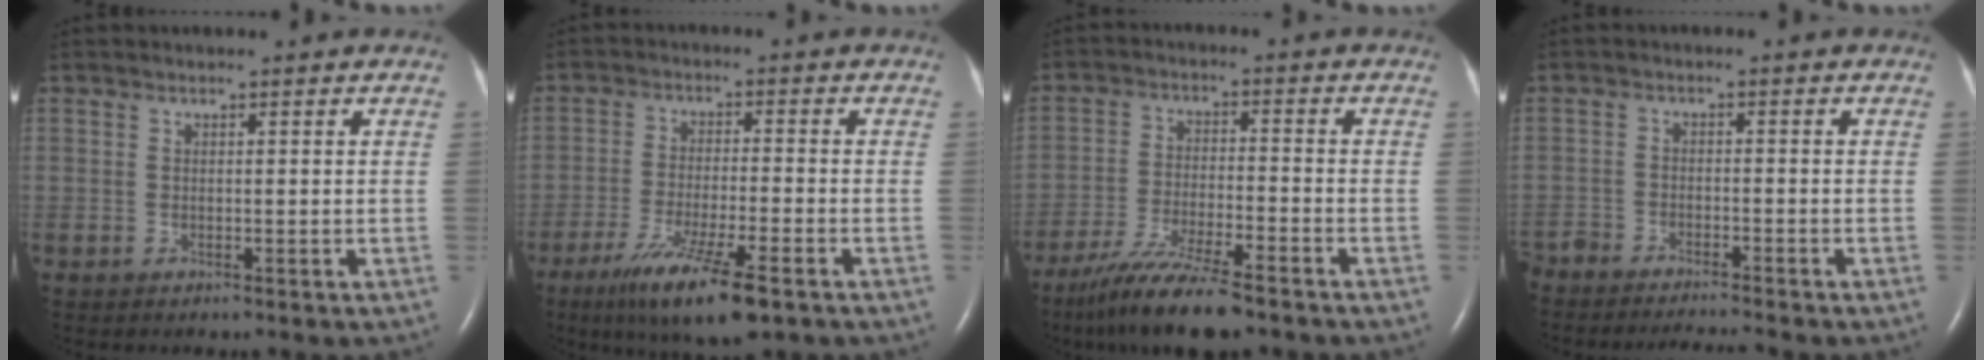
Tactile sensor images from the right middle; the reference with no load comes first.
{"total": 10.8, "force": [-6.5, 1.0, 8.6], "torque": [-0.157, -0.028, -0.109]}
{"total": 11.1, "force": [-8.8, 0.7, 6.8], "torque": [-0.123, -0.032, -0.151]}
{"total": 8.3, "force": [-7.8, 0.5, 2.6], "torque": [-0.038, -0.011, -0.126]}